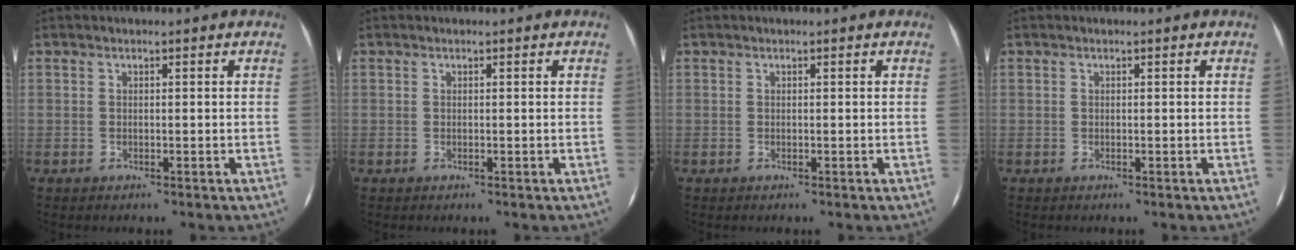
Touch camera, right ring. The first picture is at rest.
{"total": 0.0}
{"total": 0.0}
{"total": 0.0}